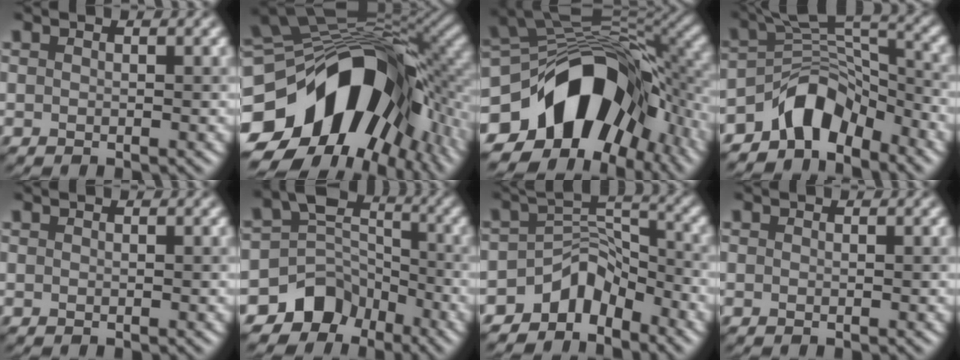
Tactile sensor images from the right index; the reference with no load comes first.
{"total": 19.3, "force": [-5.3, 11.5, 14.5], "torque": [-0.252, -0.045, -0.072]}
{"total": 16.3, "force": [-5.9, 10.2, 11.2], "torque": [-0.176, -0.005, -0.098]}
{"total": 6.5, "force": [-4.5, 3.3, 3.4], "torque": [-0.034, 0.007, -0.090]}
{"total": 0.0}
{"total": 6.9, "force": [-3.9, 5.3, 1.9], "torque": [-0.020, -0.002, -0.078]}
{"total": 5.2, "force": [-3.9, 2.7, 2.2], "torque": [-0.015, 0.009, -0.076]}
{"total": 0.0}